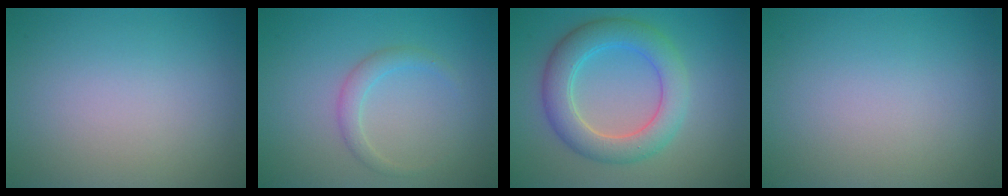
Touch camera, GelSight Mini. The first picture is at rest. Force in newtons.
{"total": 1.7, "press": 1.7, "slide": 0.1}
{"total": 5.5, "press": 5.5, "slide": 0.1}
{"total": 0.0}